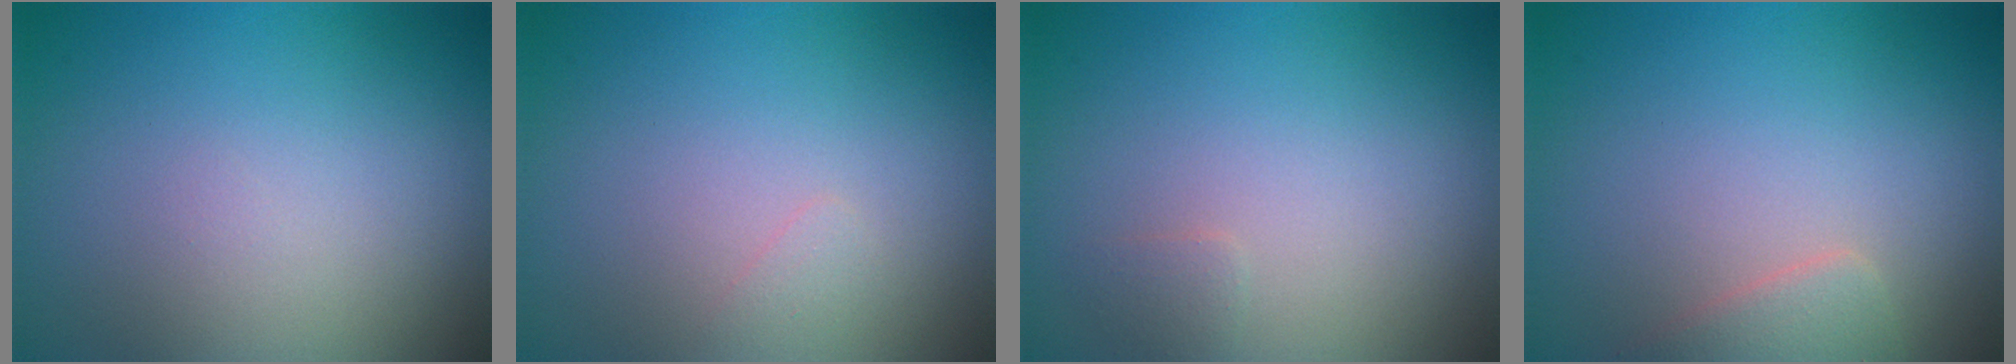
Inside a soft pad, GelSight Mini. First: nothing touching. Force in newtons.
{"total": 0.6, "press": 0.6, "slide": 0.1}
{"total": 0.7, "press": 0.7, "slide": 0.0}
{"total": 2.0, "press": 2.0, "slide": 0.1}